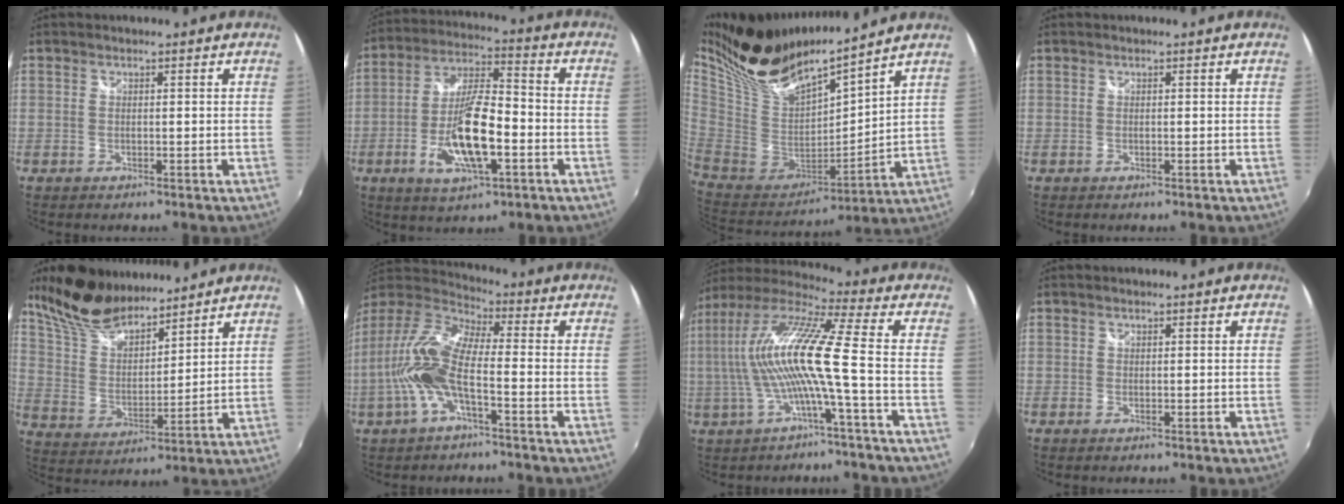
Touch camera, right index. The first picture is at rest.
{"total": 14.1, "force": [-4.5, 4.3, 12.6], "torque": [-0.255, -0.003, -0.083]}
{"total": 22.5, "force": [17.0, 6.6, 13.2], "torque": [-0.247, 0.006, 0.333]}
{"total": 0.0}
{"total": 14.9, "force": [12.3, 4.8, 6.8], "torque": [-0.138, 0.020, 0.240]}
{"total": 13.8, "force": [-3.1, 3.8, 12.9], "torque": [-0.261, 0.000, -0.063]}
{"total": 14.3, "force": [-2.2, -0.7, 14.1], "torque": [-0.251, -0.003, -0.041]}
{"total": 0.0}